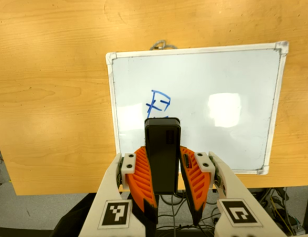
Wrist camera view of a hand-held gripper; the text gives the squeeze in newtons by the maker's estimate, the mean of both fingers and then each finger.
{"total": 7.9, "left": 5.8, "right": 10.0}